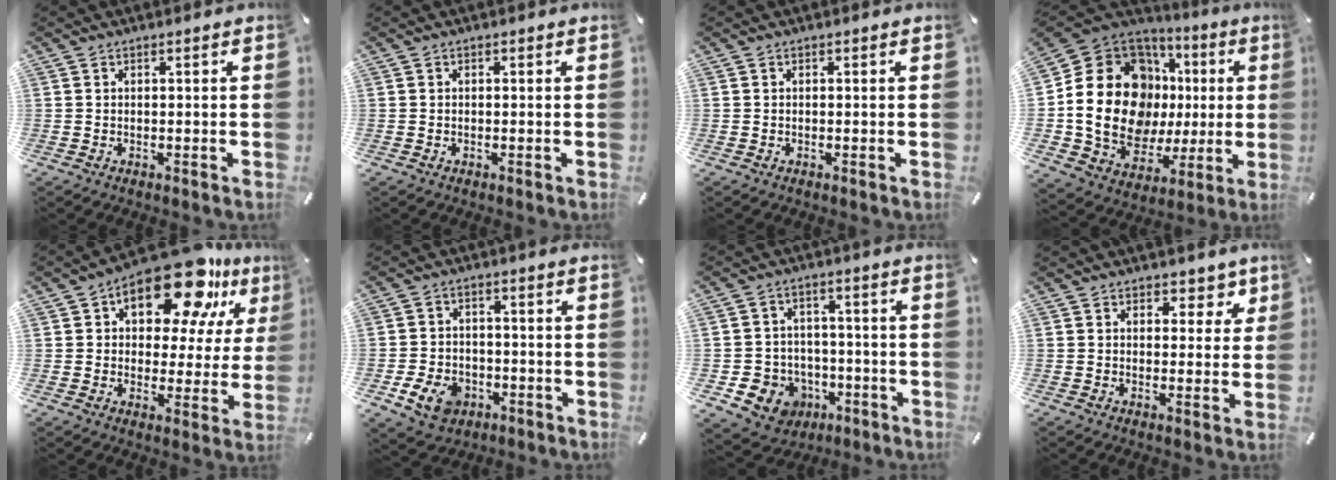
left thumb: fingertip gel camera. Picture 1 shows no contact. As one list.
[{"total": 0.0}, {"total": 0.0}, {"total": 22.7, "force": [1.8, 17.4, 14.5], "torque": [-0.273, -0.032, 0.051]}, {"total": 19.0, "force": [12.3, 8.7, 11.7], "torque": [-0.176, -0.078, 0.205]}, {"total": 8.2, "force": [-3.4, 6.4, 3.9], "torque": [-0.086, 0.017, -0.063]}, {"total": 9.4, "force": [-3.4, 8.5, 1.9], "torque": [-0.034, 0.028, -0.051]}, {"total": 5.4, "force": [2.9, 3.9, 2.3], "torque": [0.000, -0.021, 0.042]}]